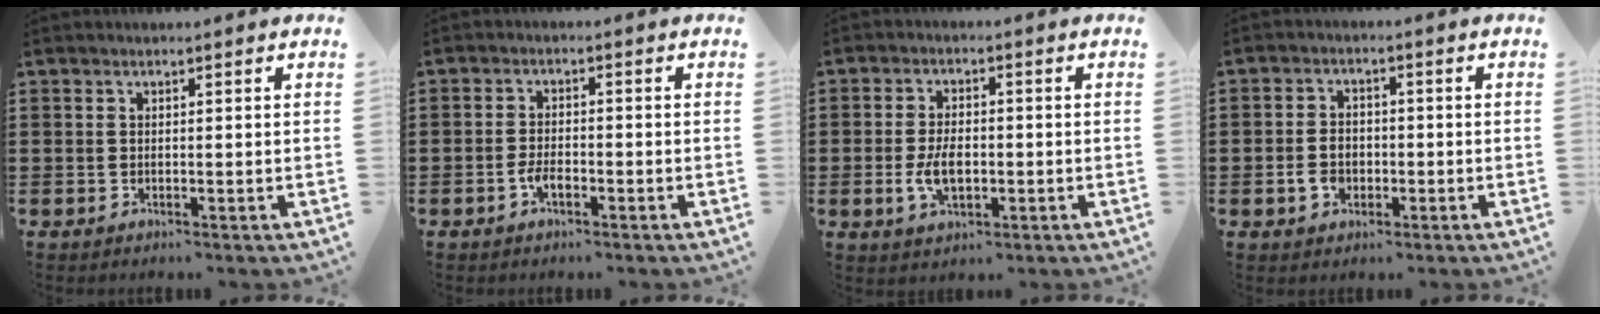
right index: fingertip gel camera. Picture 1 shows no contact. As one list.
[{"total": 2.8, "force": [-1.4, 1.1, 2.1], "torque": [-0.046, 0.000, -0.028]}, {"total": 5.9, "force": [-1.1, 3.3, 4.8], "torque": [-0.098, -0.005, -0.023]}, {"total": 3.9, "force": [-1.2, 2.8, 2.3], "torque": [-0.055, -0.001, -0.024]}]